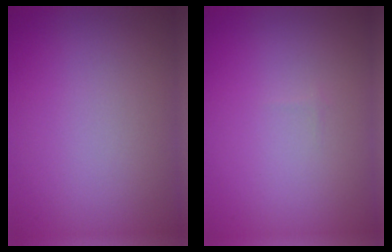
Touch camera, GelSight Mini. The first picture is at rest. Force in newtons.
{"total": 0.0}